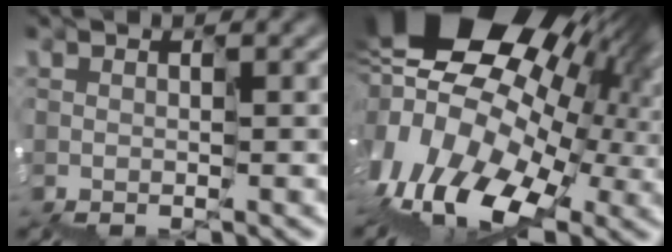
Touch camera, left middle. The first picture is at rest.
{"total": 16.0, "force": [1.4, 10.4, 12.1], "torque": [-0.187, 0.000, 0.035]}